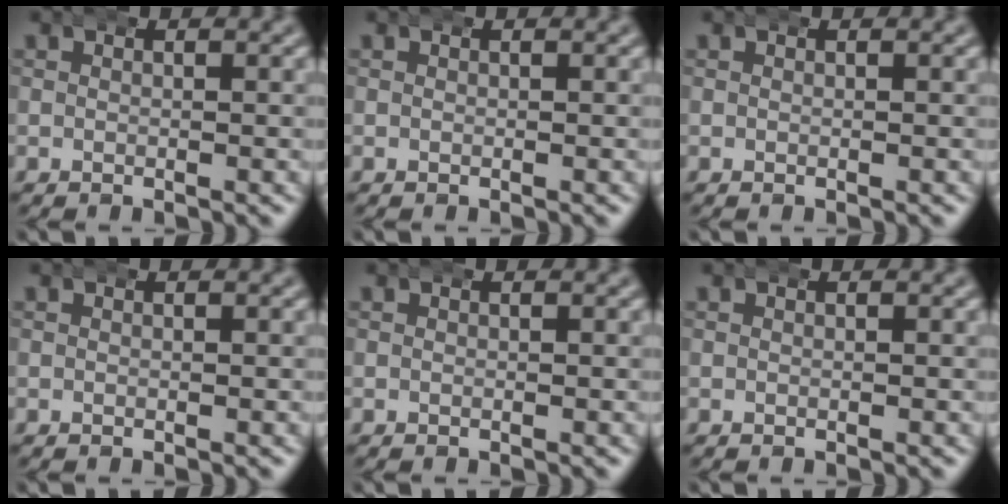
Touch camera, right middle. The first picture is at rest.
{"total": 0.0}
{"total": 0.0}
{"total": 0.0}
{"total": 0.0}
{"total": 0.0}